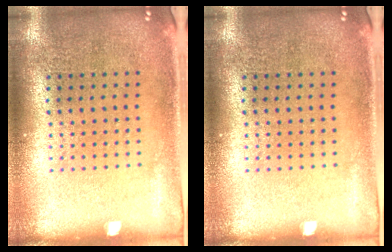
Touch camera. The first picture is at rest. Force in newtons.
{"total": 0.0}